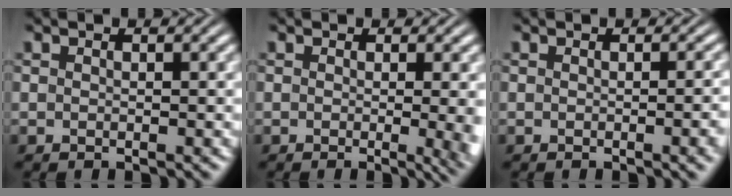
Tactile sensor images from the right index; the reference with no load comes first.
{"total": 3.5, "force": [-0.4, 0.6, 3.4], "torque": [-0.032, -0.005, -0.012]}
{"total": 1.0, "force": [-0.5, -0.2, 0.9], "torque": [-0.009, 0.005, -0.009]}